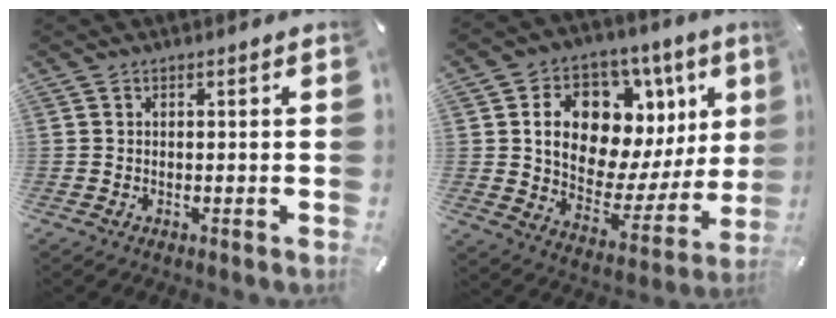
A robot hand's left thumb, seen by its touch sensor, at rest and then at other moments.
{"total": 15.2, "force": [7.1, 10.3, 8.5], "torque": [-0.129, -0.062, 0.127]}